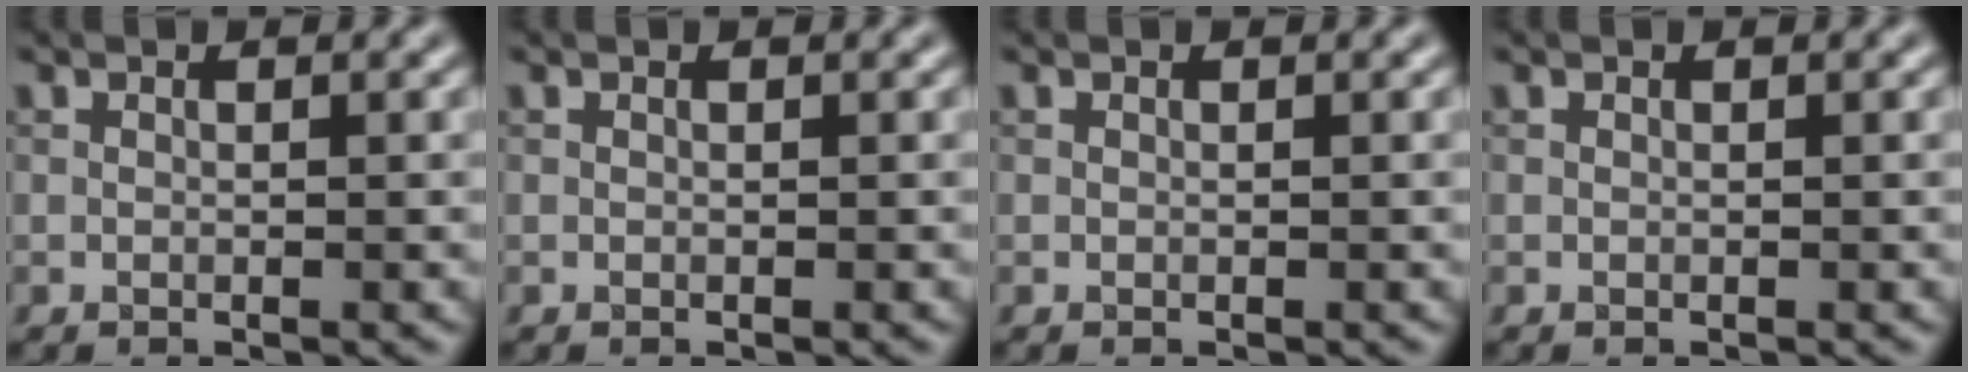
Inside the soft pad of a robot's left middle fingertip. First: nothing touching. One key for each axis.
{"total": 0.0}
{"total": 0.0}
{"total": 0.0}